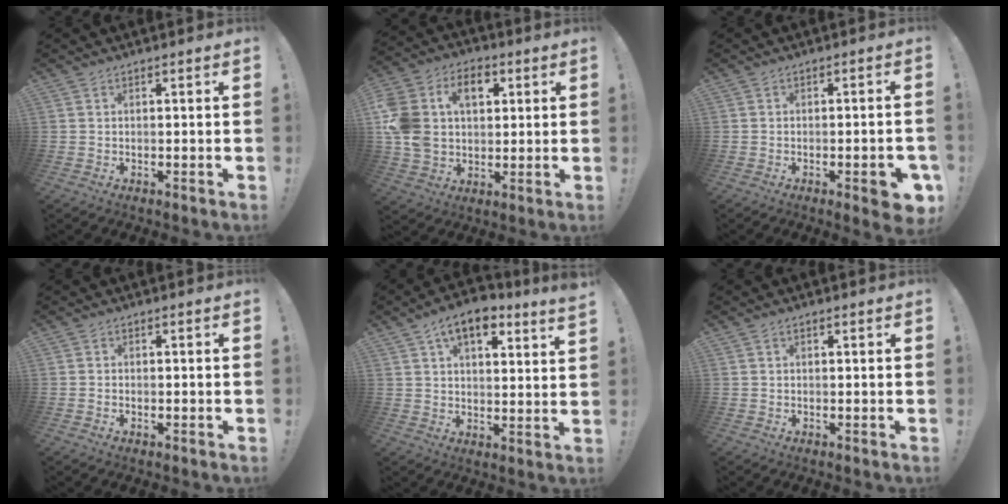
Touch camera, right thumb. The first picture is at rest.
{"total": 16.6, "force": [4.4, 12.7, 9.7], "torque": [-0.176, -0.001, 0.088]}
{"total": 6.3, "force": [-2.8, 1.5, 5.5], "torque": [-0.067, 0.007, -0.039]}
{"total": 0.5, "force": [-0.3, 0.3, 0.2], "torque": [-0.009, 0.003, -0.004]}
{"total": 9.5, "force": [6.2, 3.5, 6.4], "torque": [-0.100, -0.024, 0.109]}
{"total": 0.6, "force": [0.3, 0.4, 0.4], "torque": [-0.007, 0.000, 0.004]}